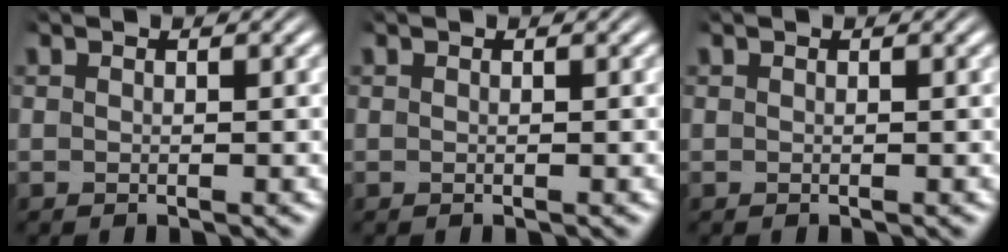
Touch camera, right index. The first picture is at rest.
{"total": 0.0}
{"total": 0.0}